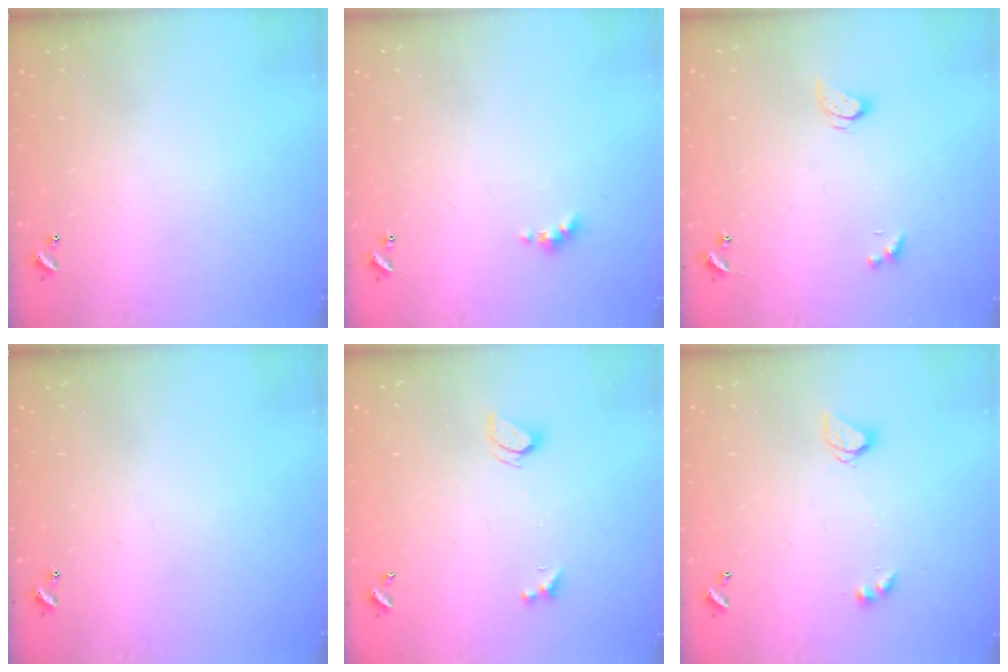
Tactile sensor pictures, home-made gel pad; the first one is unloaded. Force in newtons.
{"total": 1.9, "press": 1.8, "slide": 0.6}
{"total": 2.4, "press": 2.3, "slide": 0.4}
{"total": 0.0}
{"total": 2.2, "press": 2.2, "slide": 0.3}
{"total": 3.6, "press": 3.5, "slide": 0.5}